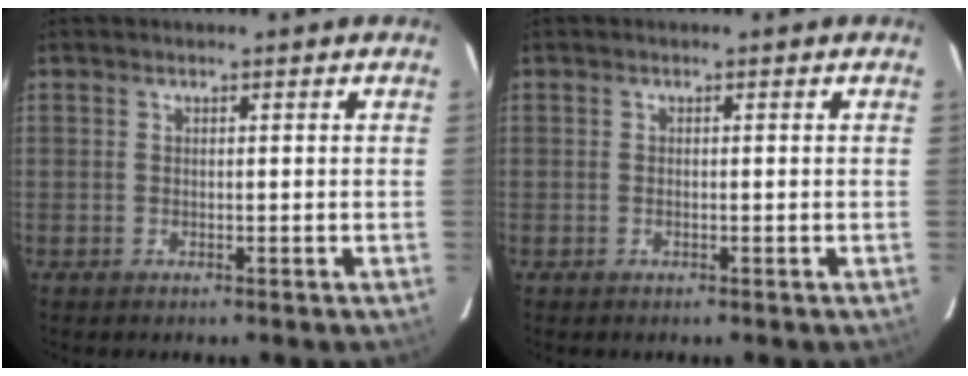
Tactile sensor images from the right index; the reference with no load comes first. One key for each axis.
{"total": 0.0}